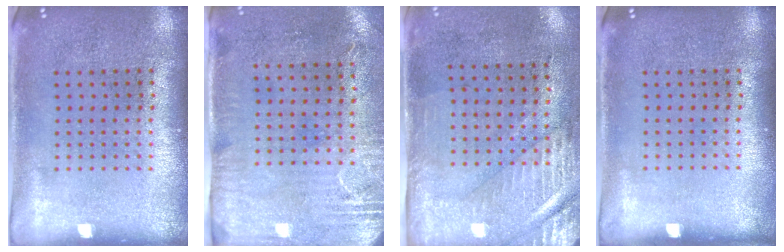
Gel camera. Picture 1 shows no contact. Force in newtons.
{"total": 2.9, "press": 2.4, "slide": 1.7}
{"total": 3.0, "press": 2.4, "slide": 1.6}
{"total": 0.0}